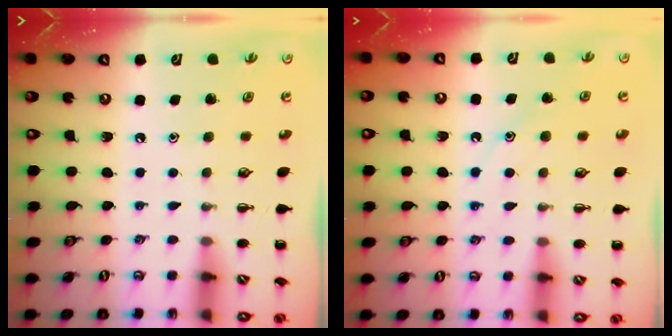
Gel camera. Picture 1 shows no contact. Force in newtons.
{"total": 9.9, "press": 9.8, "slide": 1.1}